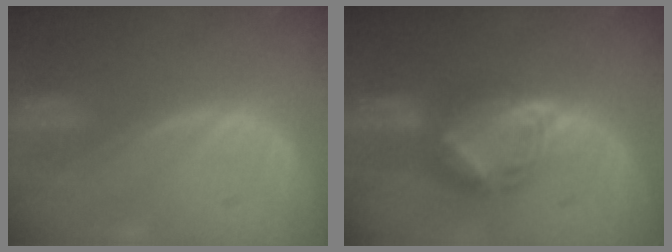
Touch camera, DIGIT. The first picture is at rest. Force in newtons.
{"total": 7.4, "press": 6.6, "slide": 3.4}